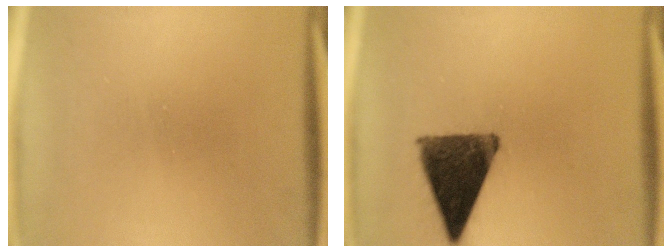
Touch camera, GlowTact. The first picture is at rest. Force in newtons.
{"total": 12.8}